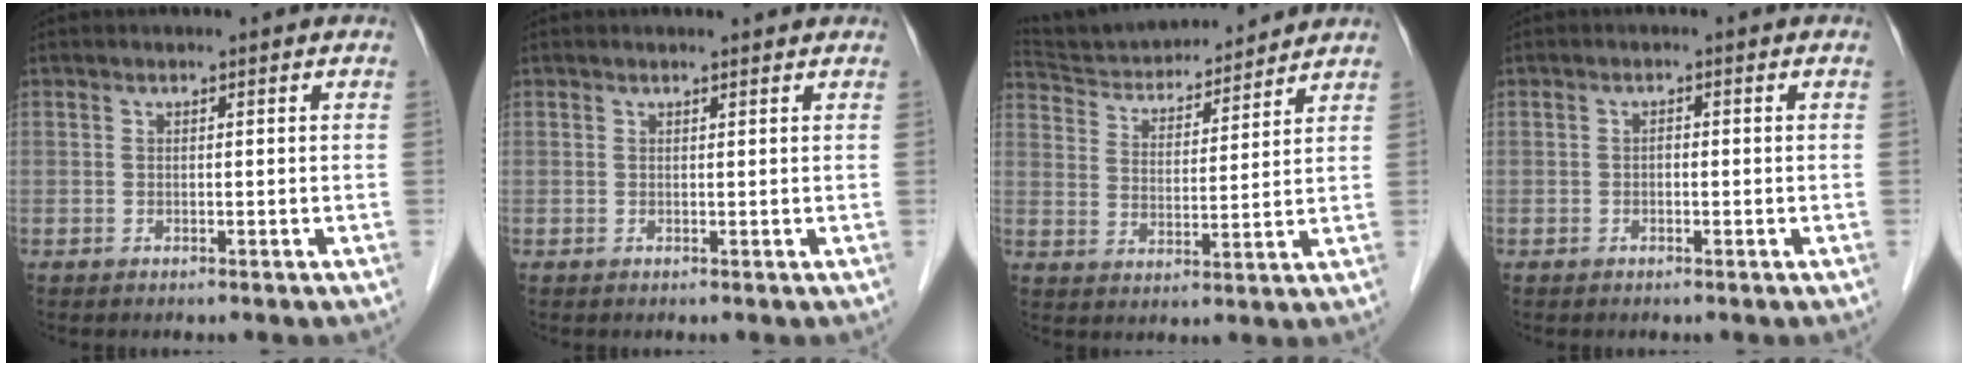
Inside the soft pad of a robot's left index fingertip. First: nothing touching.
{"total": 1.4, "force": [1.4, 0.1, 0.4], "torque": [-0.010, 0.002, 0.016]}
{"total": 14.5, "force": [13.9, 2.5, 3.5], "torque": [-0.061, 0.017, 0.227]}
{"total": 0.7, "force": [-0.3, 0.4, 0.6], "torque": [-0.006, 0.000, -0.007]}